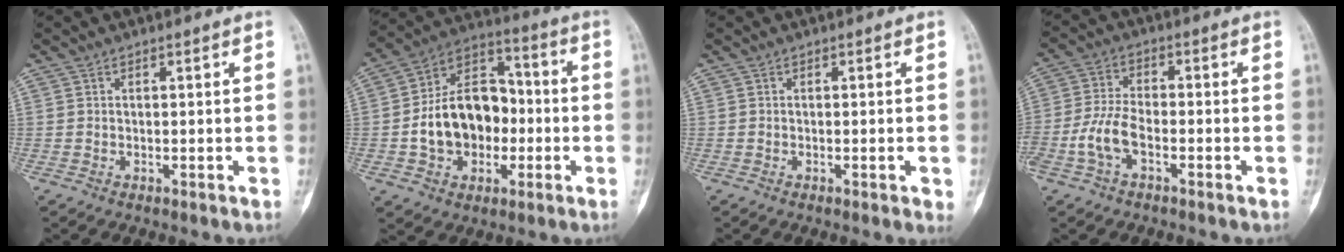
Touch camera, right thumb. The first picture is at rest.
{"total": 16.9, "force": [-2.3, 12.3, 11.4], "torque": [-0.153, 0.043, -0.039]}
{"total": 1.6, "force": [-0.4, 0.5, 1.5], "torque": [-0.014, -0.003, -0.005]}
{"total": 7.2, "force": [-2.7, 3.9, 5.4], "torque": [-0.117, 0.022, -0.061]}